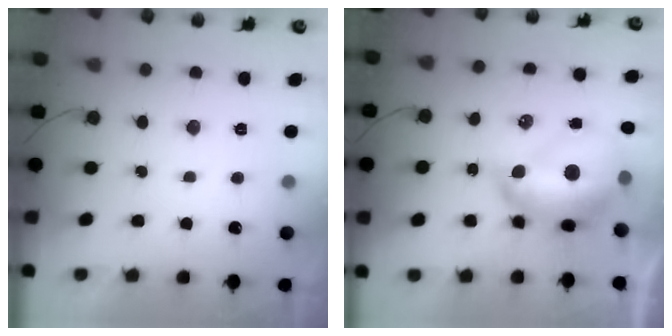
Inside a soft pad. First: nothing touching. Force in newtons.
{"total": 14.9, "press": 14.8, "slide": 1.5}